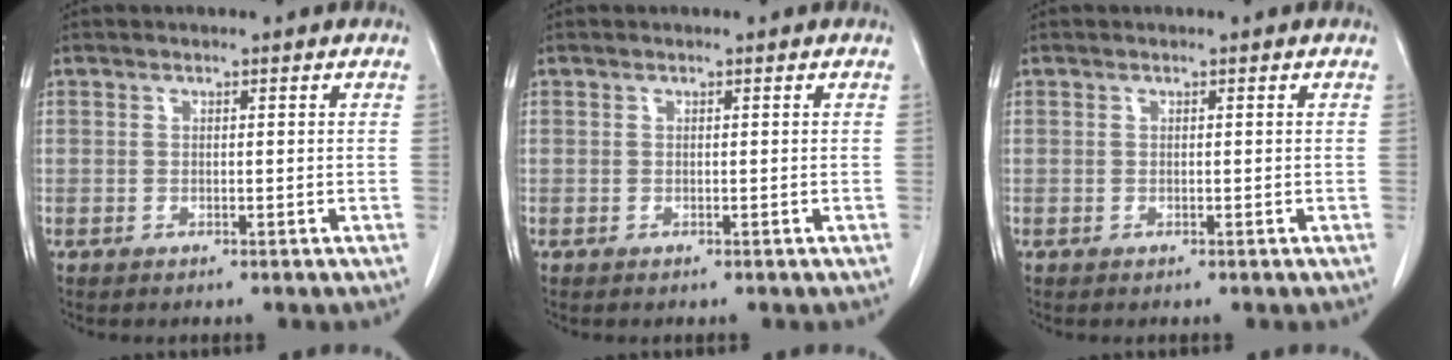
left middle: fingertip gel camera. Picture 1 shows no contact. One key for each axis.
{"total": 0.0}
{"total": 0.0}